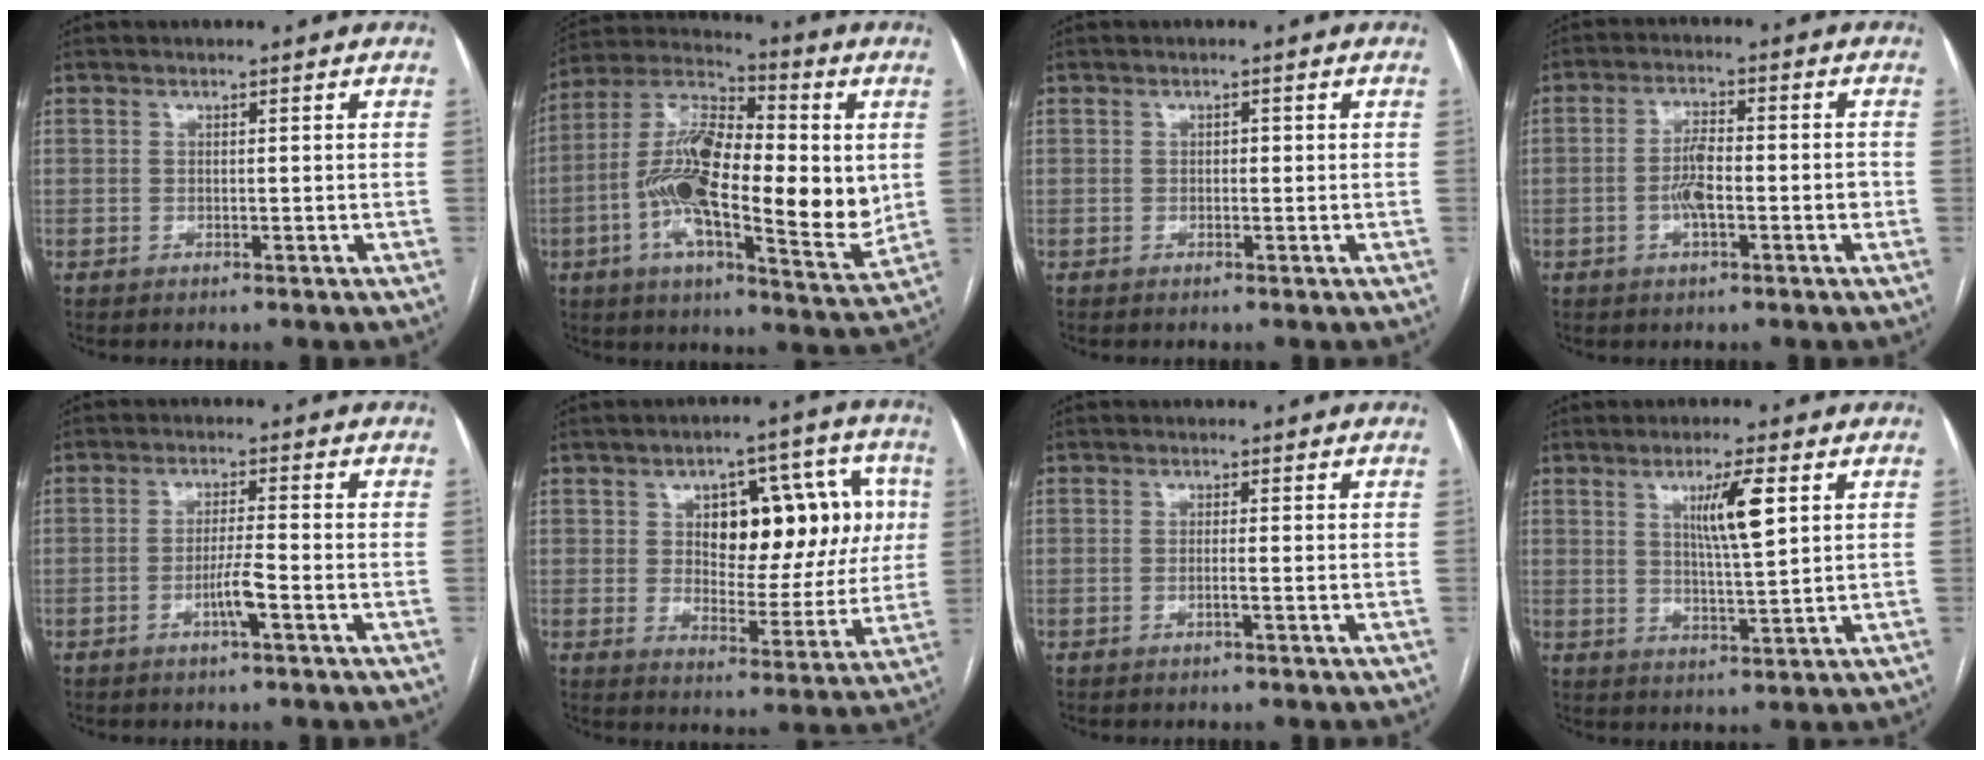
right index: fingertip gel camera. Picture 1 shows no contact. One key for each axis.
{"total": 22.6, "fx": -0.4, "fy": 7.4, "fz": 21.3, "tx": -0.389, "ty": 0.004, "tz": -0.018}
{"total": 0.6, "fx": -0.1, "fy": 0.4, "fz": 0.5, "tx": -0.004, "ty": 0.004, "tz": -0.003}
{"total": 5.5, "fx": -1.5, "fy": 1.8, "fz": 5.0, "tx": -0.099, "ty": 0.013, "tz": -0.025}
{"total": 3.9, "fx": -1.8, "fy": -0.1, "fz": 3.5, "tx": -0.066, "ty": -0.003, "tz": -0.035}
{"total": 16.1, "fx": 3.6, "fy": 7.9, "fz": 13.6, "tx": -0.170, "ty": 0.038, "tz": 0.060}
{"total": 1.0, "fx": -0.4, "fy": -0.2, "fz": 0.9, "tx": -0.015, "ty": 0.001, "tz": -0.009}
{"total": 6.9, "fx": 2.5, "fy": 0.4, "fz": 6.4, "tx": -0.113, "ty": -0.003, "tz": 0.044}